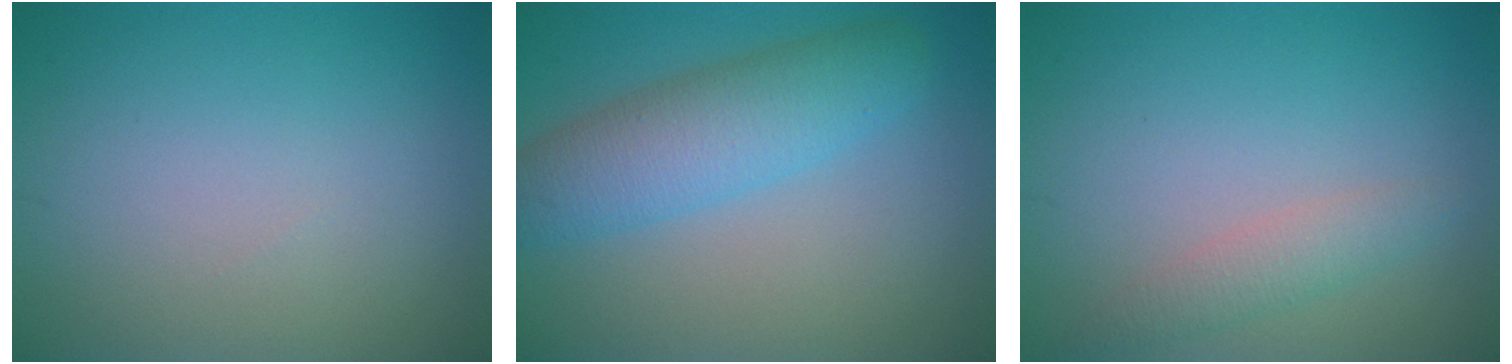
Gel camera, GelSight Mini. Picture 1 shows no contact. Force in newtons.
{"total": 5.6, "press": 5.6, "slide": 0.2}
{"total": 2.0, "press": 2.0, "slide": 0.1}